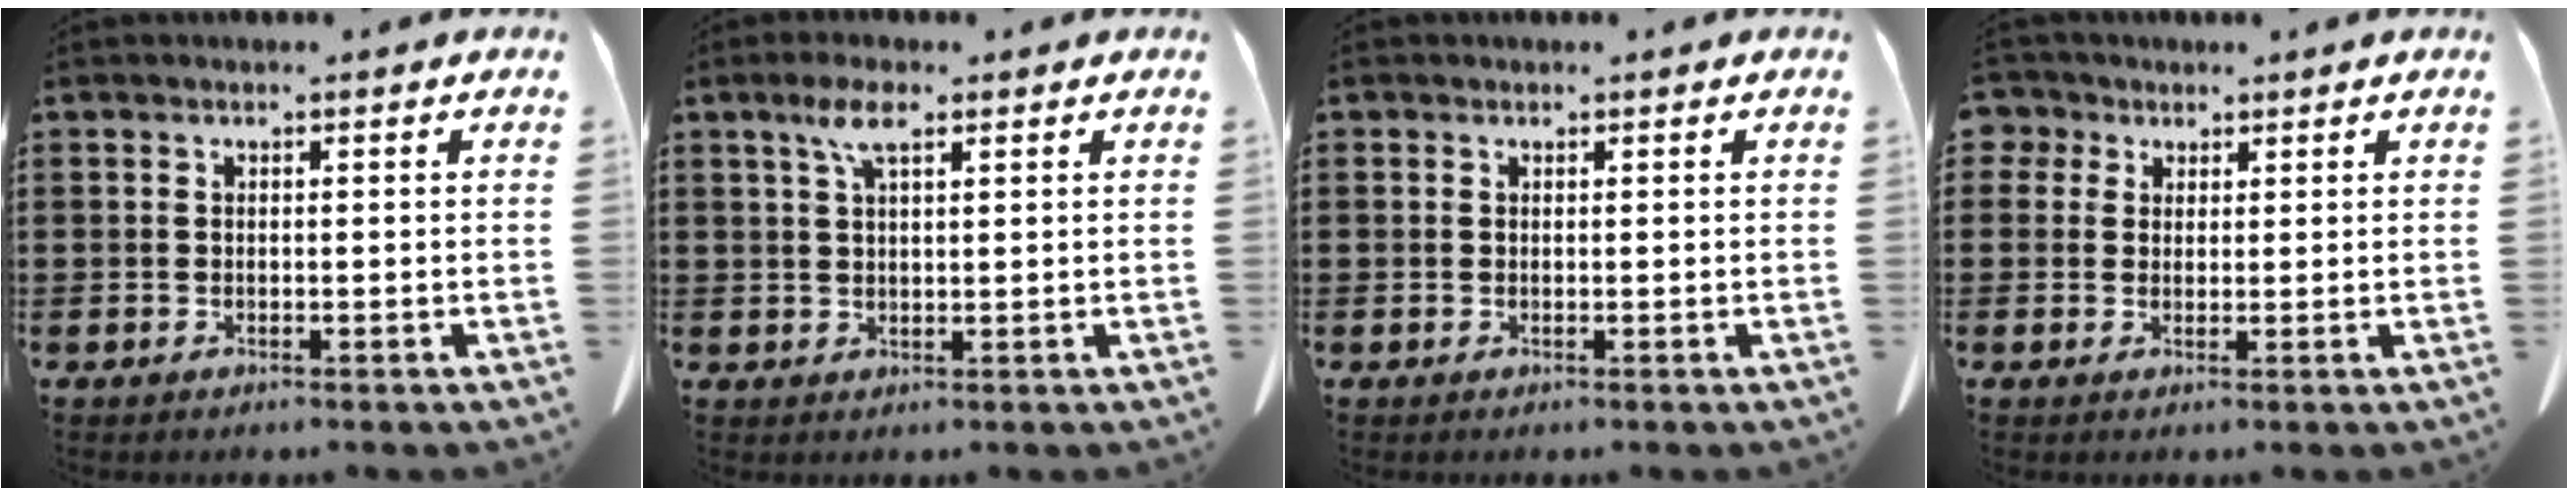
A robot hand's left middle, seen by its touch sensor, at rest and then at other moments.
{"total": 4.6, "force": [2.4, 1.4, 3.6], "torque": [-0.080, 0.008, 0.041]}
{"total": 0.0}
{"total": 3.0, "force": [1.8, 2.4, 0.4], "torque": [-0.014, 0.007, 0.032]}